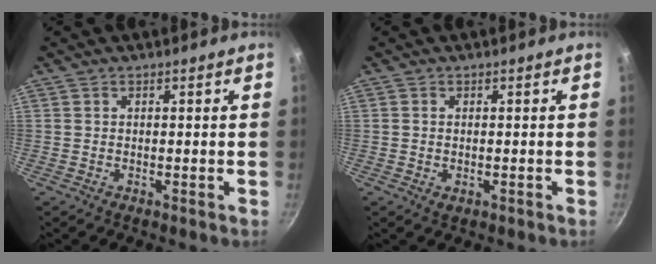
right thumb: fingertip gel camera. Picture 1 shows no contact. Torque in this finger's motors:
{"motor_torque": [-0.13, 0.33, -0.41, 0.13, -0.03]}